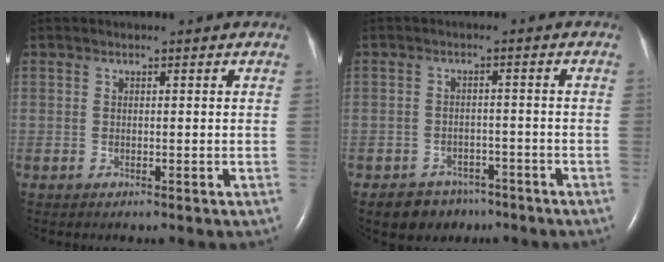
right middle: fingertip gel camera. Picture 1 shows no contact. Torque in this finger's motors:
{"motor_torque": [0.39, -0.31, 0.01, 0.01]}